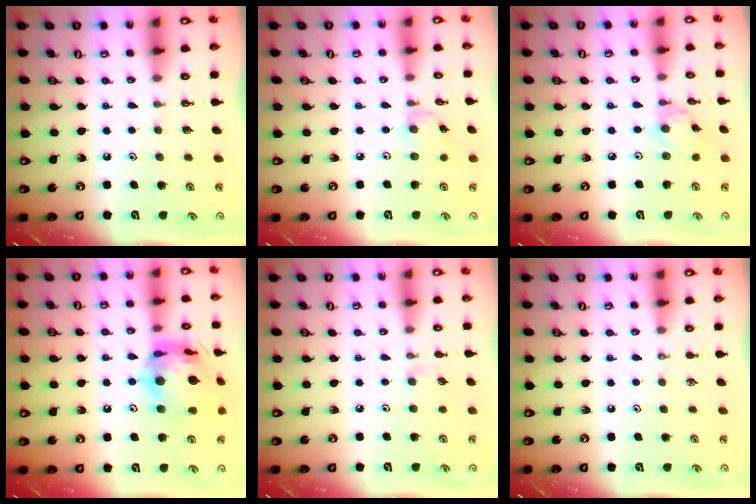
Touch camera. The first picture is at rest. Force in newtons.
{"total": 2.1, "press": 2.1, "slide": 0.4}
{"total": 2.8, "press": 2.8, "slide": 0.1}
{"total": 18.0, "press": 17.9, "slide": 2.0}
{"total": 2.6, "press": 2.6, "slide": 0.4}
{"total": 0.0}